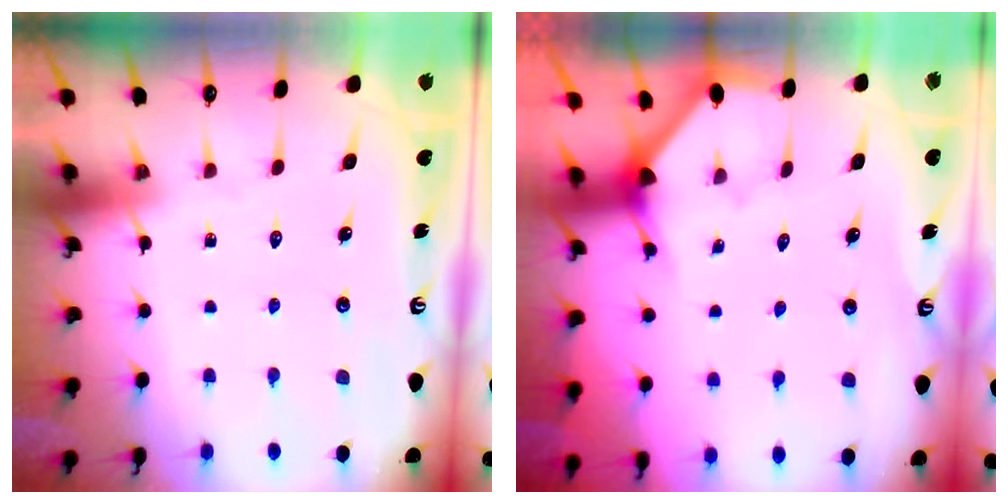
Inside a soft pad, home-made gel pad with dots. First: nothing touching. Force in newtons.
{"total": 2.9, "press": 2.8, "slide": 0.4}